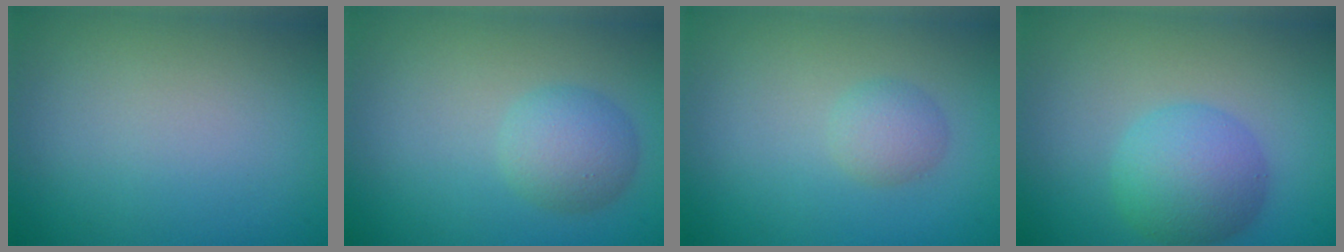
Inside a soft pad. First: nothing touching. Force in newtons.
{"total": 3.1, "press": 3.1, "slide": 0.1}
{"total": 1.8, "press": 1.8, "slide": 0.1}
{"total": 4.8, "press": 4.8, "slide": 0.0}